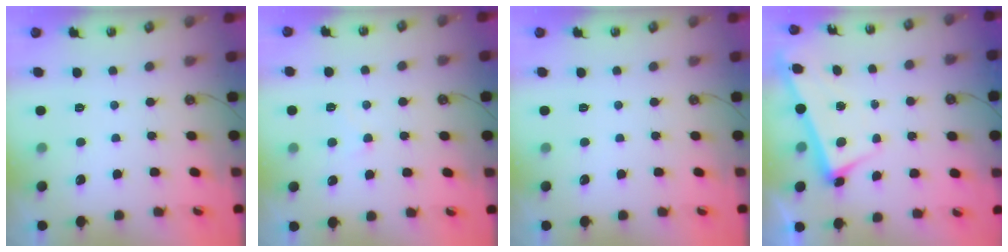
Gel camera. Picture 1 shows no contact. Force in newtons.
{"total": 1.6, "press": 1.5, "slide": 0.5}
{"total": 0.0}
{"total": 2.6, "press": 2.5, "slide": 0.7}